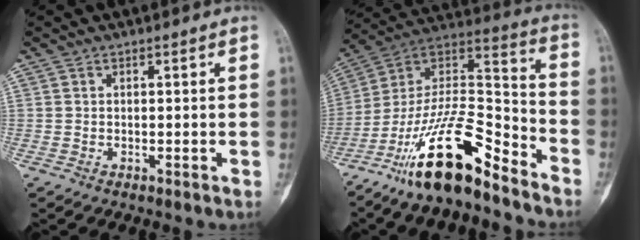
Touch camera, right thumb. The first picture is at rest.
{"total": 20.5, "force": [-14.1, 6.2, 13.5], "torque": [-0.240, 0.098, -0.251]}